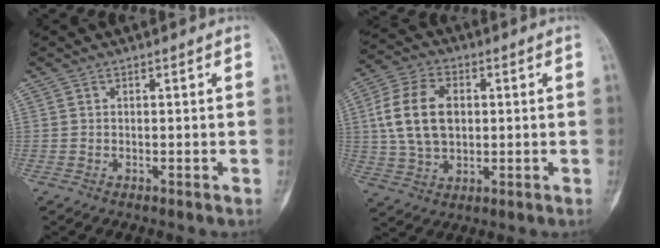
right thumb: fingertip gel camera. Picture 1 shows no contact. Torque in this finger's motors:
{"motor_torque": [-0.32, 0.73, 1.35, 0.11, 0.36]}